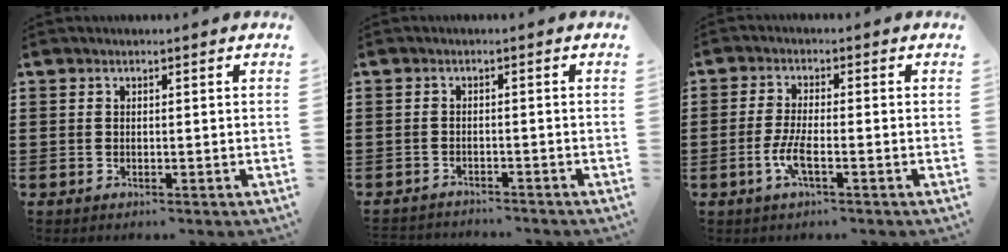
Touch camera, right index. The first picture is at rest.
{"total": 1.7, "force": [-1.7, 0.2, -0.1], "torque": [-0.004, 0.001, -0.038]}
{"total": 4.3, "force": [-1.8, 0.9, 3.8], "torque": [-0.084, -0.005, -0.038]}